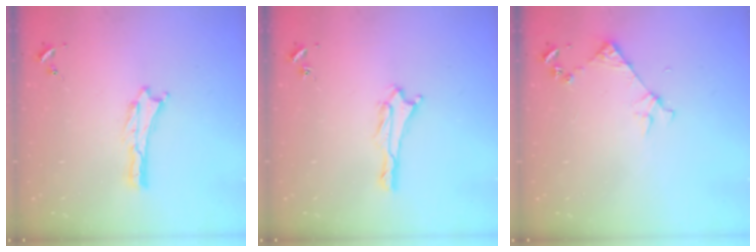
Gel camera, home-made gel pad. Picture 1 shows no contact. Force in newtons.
{"total": 1.7, "press": 1.6, "slide": 0.3}
{"total": 4.1, "press": 4.1, "slide": 0.4}